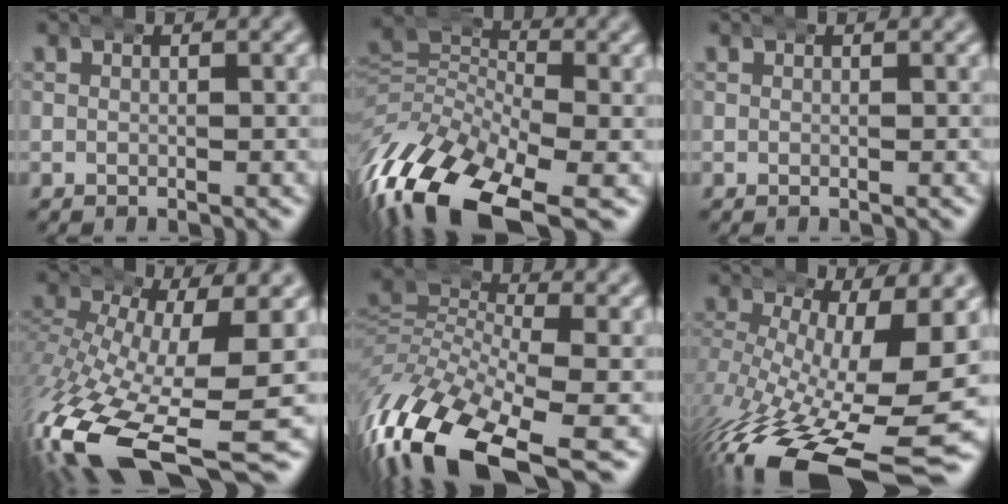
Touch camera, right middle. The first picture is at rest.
{"total": 11.4, "force": [-4.8, 7.2, 7.5], "torque": [-0.166, -0.040, -0.068]}
{"total": 0.0}
{"total": 11.6, "force": [-5.5, 4.5, 9.2], "torque": [-0.206, -0.060, -0.055]}
{"total": 11.4, "force": [-4.7, 6.5, 8.1], "torque": [-0.188, -0.046, -0.059]}
{"total": 11.7, "force": [-5.1, 4.3, 9.6], "torque": [-0.175, -0.046, -0.053]}